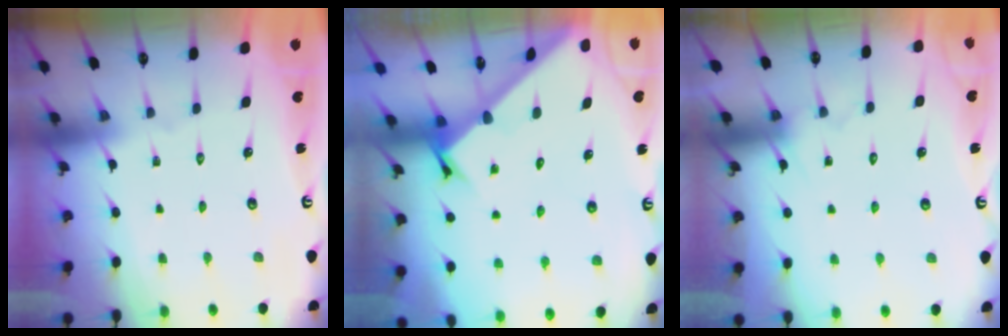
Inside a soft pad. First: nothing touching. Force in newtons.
{"total": 2.4, "press": 2.4, "slide": 0.2}
{"total": 4.7, "press": 4.7, "slide": 0.4}